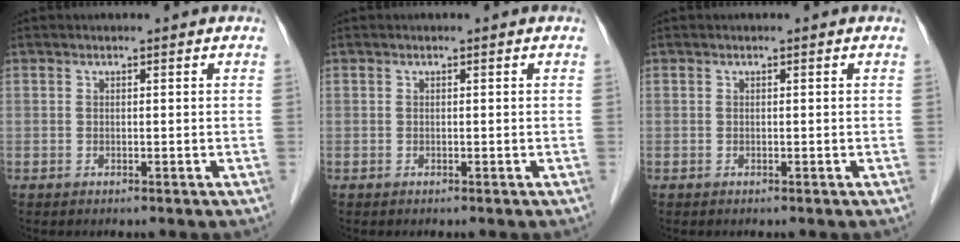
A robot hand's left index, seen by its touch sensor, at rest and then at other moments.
{"total": 0.0}
{"total": 0.0}